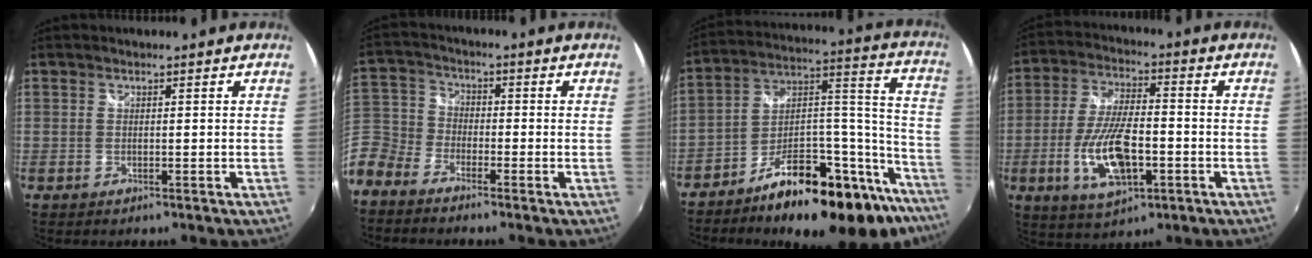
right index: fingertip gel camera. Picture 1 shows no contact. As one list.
[{"total": 10.6, "force": [-6.6, 7.6, 3.4], "torque": [-0.099, 0.016, -0.154]}, {"total": 26.2, "force": [-19.7, 8.4, 15.1], "torque": [-0.166, 0.053, -0.283]}, {"total": 13.6, "force": [-4.0, 5.5, 11.7], "torque": [-0.239, -0.008, -0.071]}]